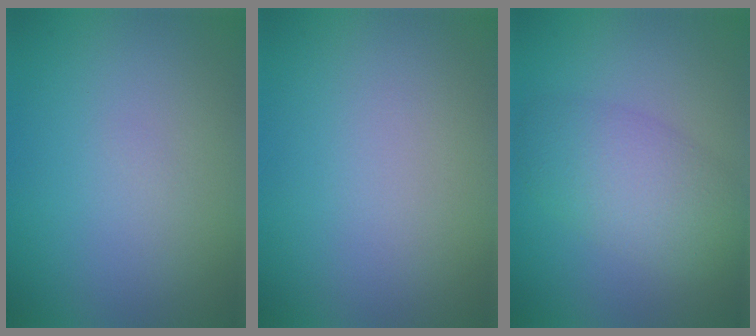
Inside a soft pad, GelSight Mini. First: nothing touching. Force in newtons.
{"total": 0.0}
{"total": 5.0, "press": 5.0, "slide": 0.1}